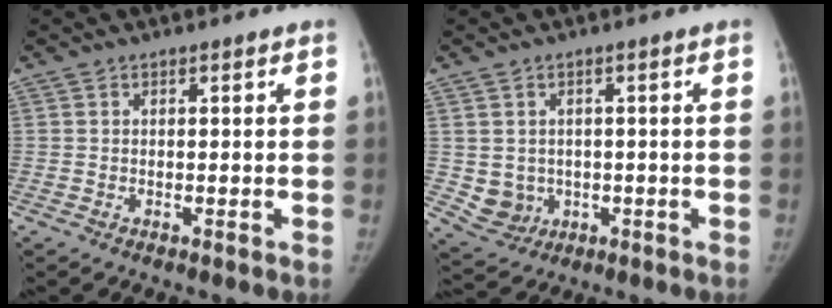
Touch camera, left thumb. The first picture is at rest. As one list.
[{"total": 5.1, "force": [-0.2, 4.7, 2.0], "torque": [-0.019, 0.000, 0.013]}]